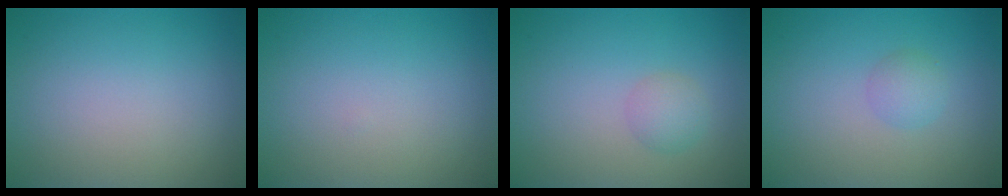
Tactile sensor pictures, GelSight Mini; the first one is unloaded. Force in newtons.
{"total": 0.0}
{"total": 1.6, "press": 1.6, "slide": 0.0}
{"total": 1.5, "press": 1.5, "slide": 0.1}